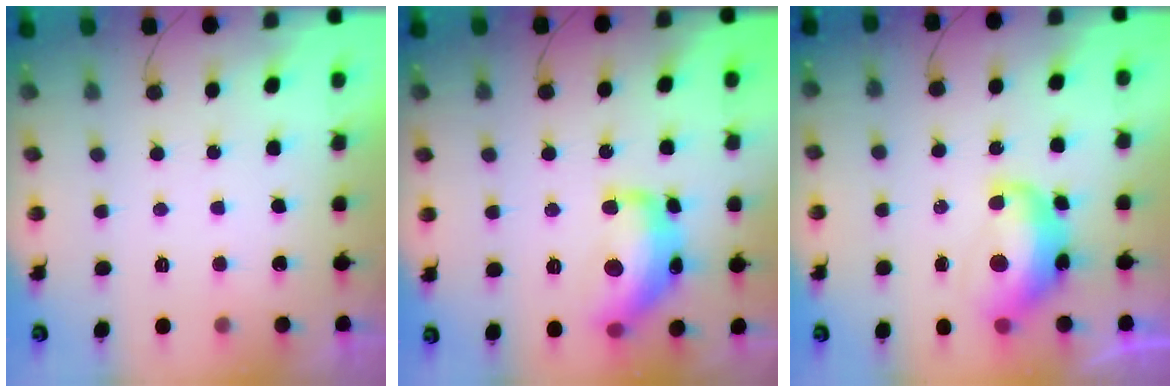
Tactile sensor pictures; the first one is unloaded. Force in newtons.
{"total": 16.7, "press": 16.6, "slide": 1.1}
{"total": 12.2, "press": 12.1, "slide": 1.0}